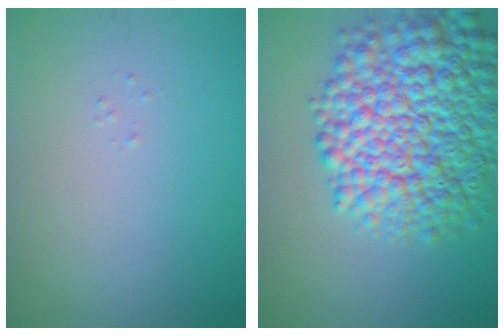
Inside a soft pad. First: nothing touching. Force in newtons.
{"total": 11.9, "press": 11.9, "slide": 0.3}